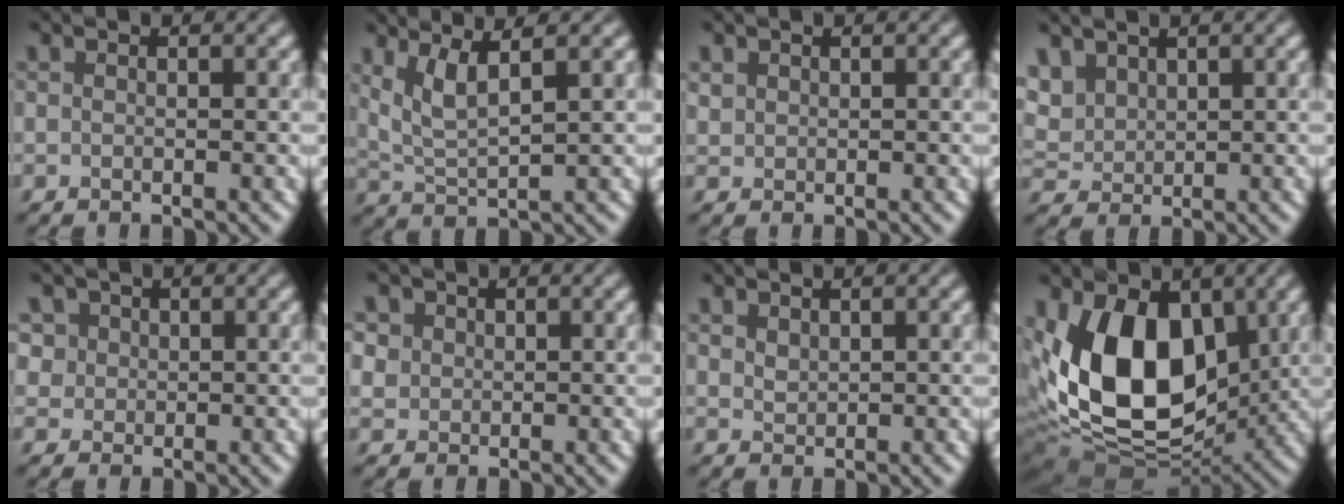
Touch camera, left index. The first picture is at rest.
{"total": 3.0, "force": [1.7, 0.0, 2.4], "torque": [-0.062, 0.006, 0.060]}
{"total": 1.3, "force": [0.2, -0.6, -1.1], "torque": [-0.003, 0.003, 0.032]}
{"total": 1.7, "force": [1.6, 0.7, 0.0], "torque": [-0.025, 0.009, 0.060]}
{"total": 1.8, "force": [1.0, 1.6, 0.0], "torque": [-0.031, 0.005, 0.044]}
{"total": 1.1, "force": [-0.1, 0.5, -1.0], "torque": [0.002, -0.005, 0.025]}
{"total": 0.7, "force": [0.4, -0.3, -0.5], "torque": [-0.011, 0.001, 0.038]}
{"total": 13.0, "force": [0.5, 8.1, 10.2], "torque": [-0.210, -0.021, 0.021]}